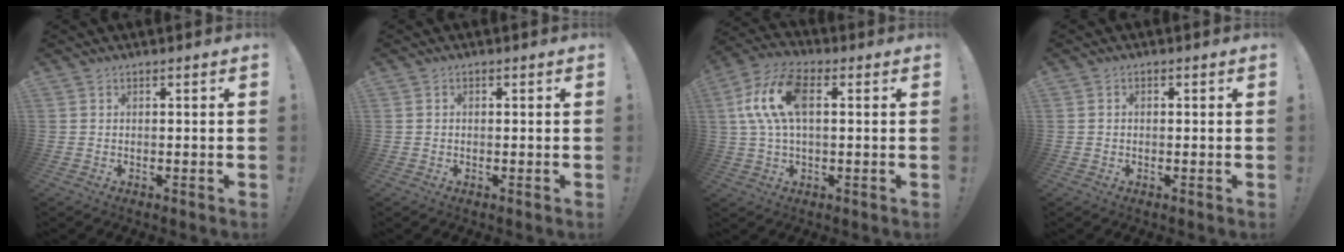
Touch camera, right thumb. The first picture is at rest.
{"total": 0.6, "force": [-0.3, 0.4, 0.1], "torque": [-0.004, 0.003, -0.006]}
{"total": 13.6, "force": [2.8, 7.1, 11.3], "torque": [-0.225, 0.010, 0.053]}
{"total": 0.9, "force": [-0.4, 0.7, 0.4], "torque": [-0.009, 0.004, -0.008]}